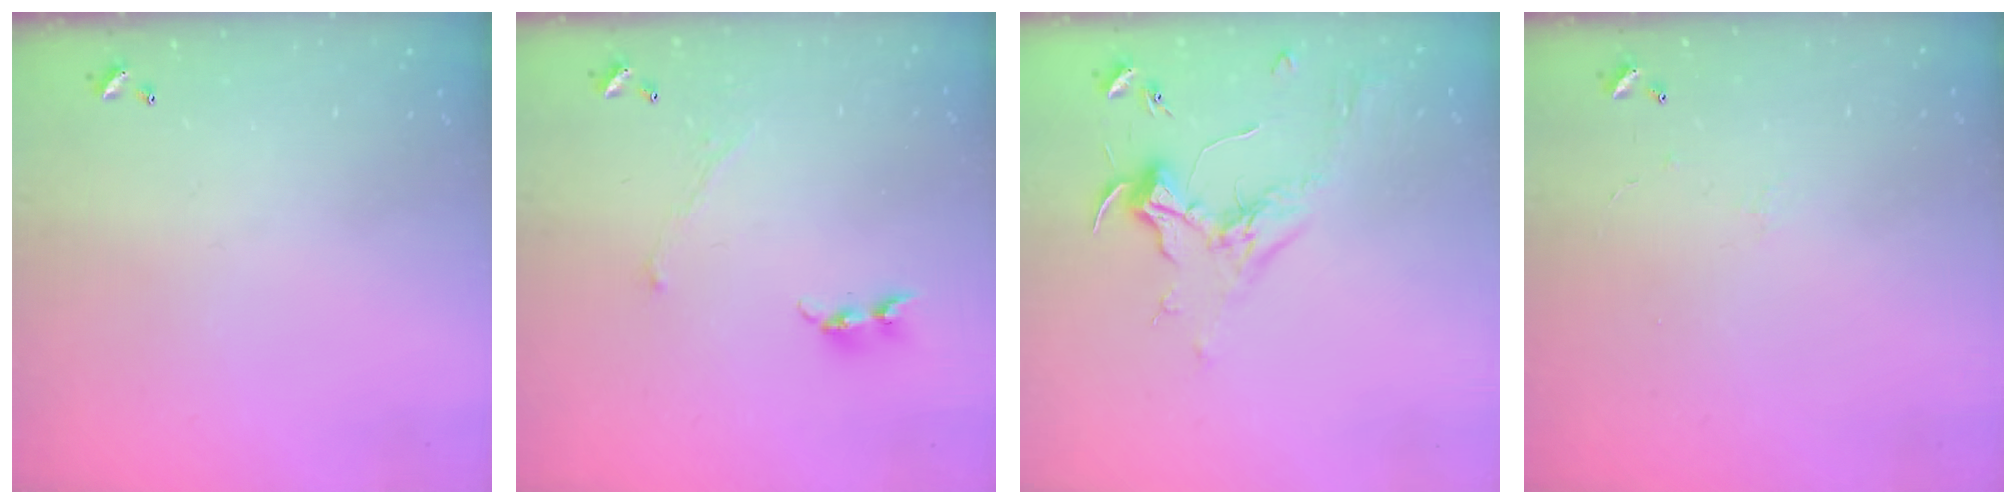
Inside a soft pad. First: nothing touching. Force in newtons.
{"total": 0.8, "press": 0.7, "slide": 0.3}
{"total": 1.8, "press": 1.7, "slide": 0.7}
{"total": 0.9, "press": 0.7, "slide": 0.5}